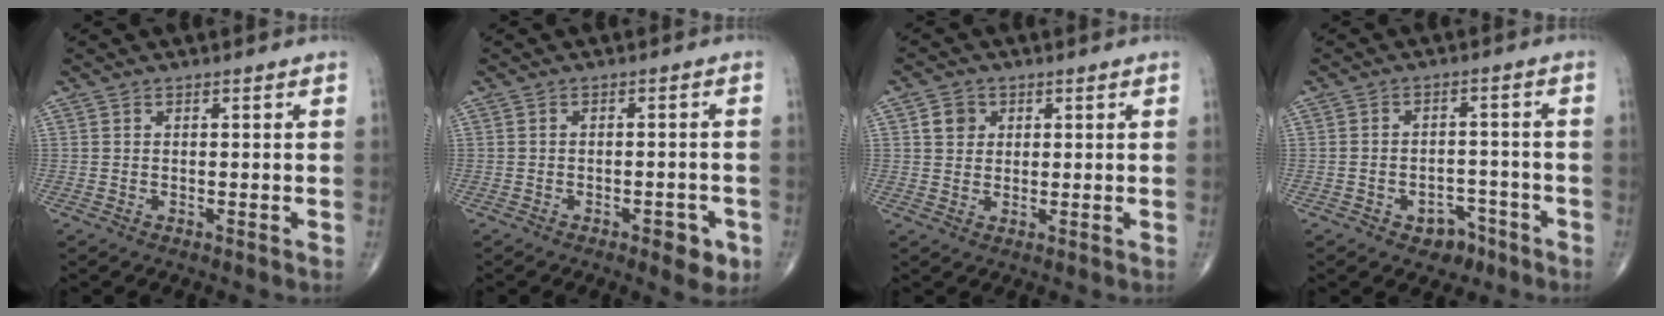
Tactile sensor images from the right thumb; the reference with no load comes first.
{"total": 4.7, "force": [-2.3, 2.0, 3.5], "torque": [-0.030, 0.007, -0.025]}
{"total": 3.6, "force": [1.2, 3.1, 1.3], "torque": [-0.007, -0.002, 0.018]}
{"total": 5.4, "force": [-3.3, 3.7, 2.2], "torque": [-0.008, 0.032, -0.043]}